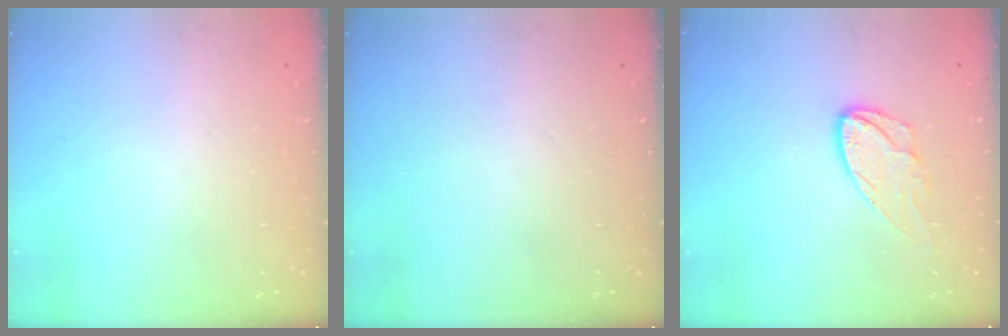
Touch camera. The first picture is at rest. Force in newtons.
{"total": 0.0}
{"total": 9.3, "press": 9.3, "slide": 0.5}